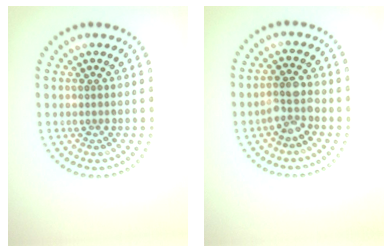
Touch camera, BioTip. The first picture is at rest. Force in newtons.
{"total": 2.2, "press": 2.0, "slide": 1.0}